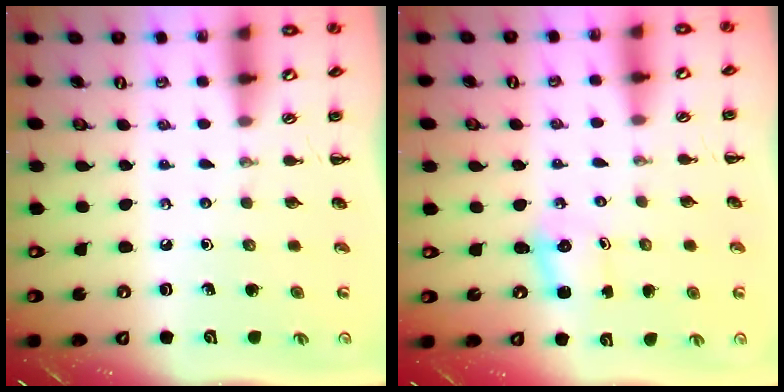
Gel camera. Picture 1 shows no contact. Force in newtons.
{"total": 2.4, "press": 2.4, "slide": 0.6}